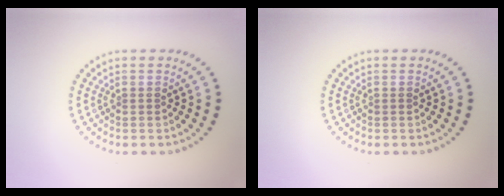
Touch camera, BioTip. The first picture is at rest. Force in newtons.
{"total": 0.0}